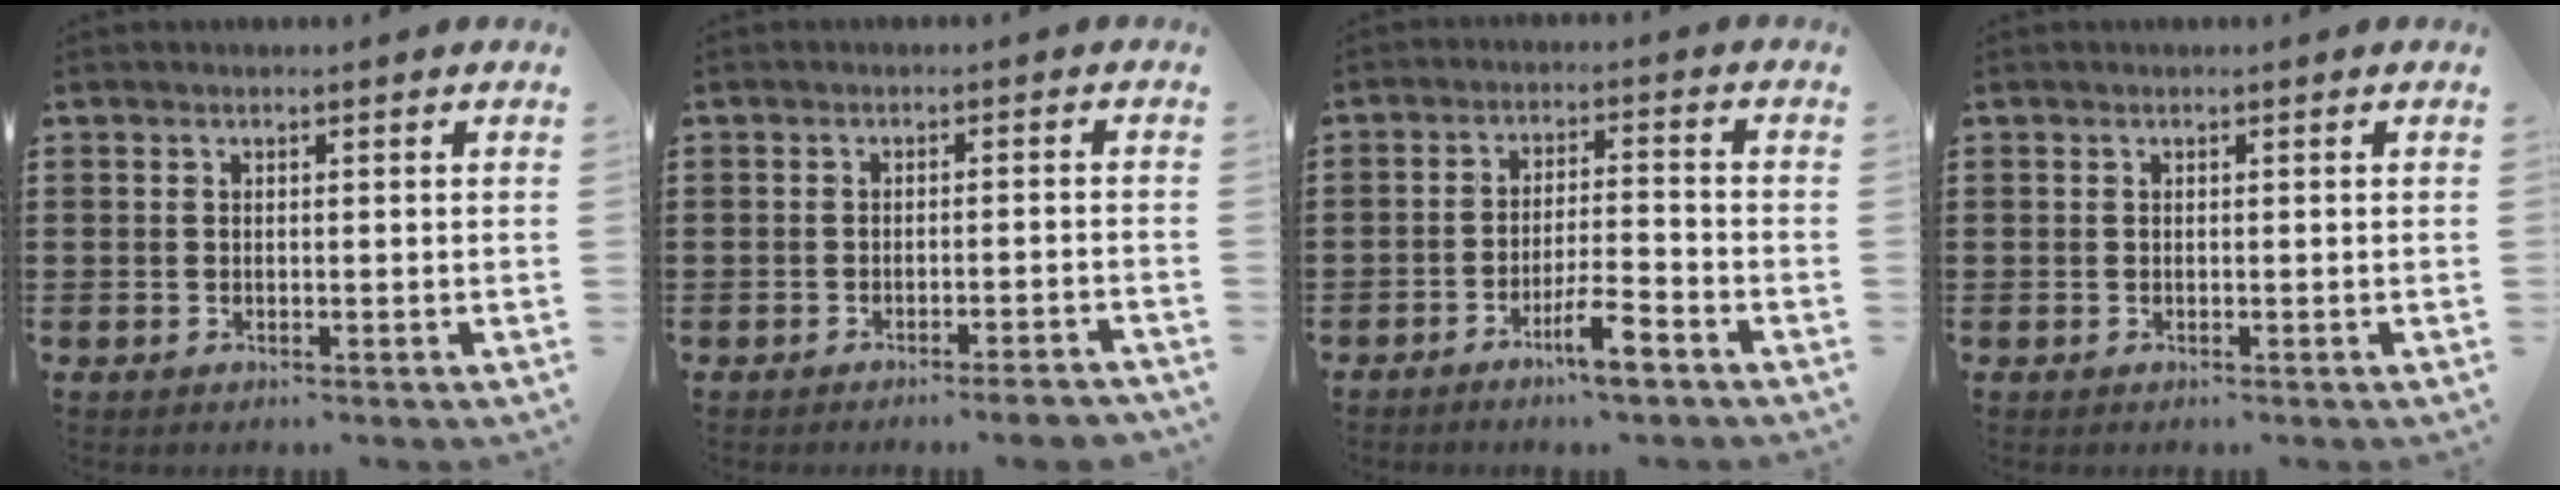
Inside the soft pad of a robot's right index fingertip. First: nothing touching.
{"total": 2.7, "force": [-2.3, -0.2, 1.4], "torque": [-0.023, -0.004, -0.043]}
{"total": 5.9, "force": [-4.1, 0.8, 4.2], "torque": [-0.081, 0.001, -0.076]}
{"total": 0.0}